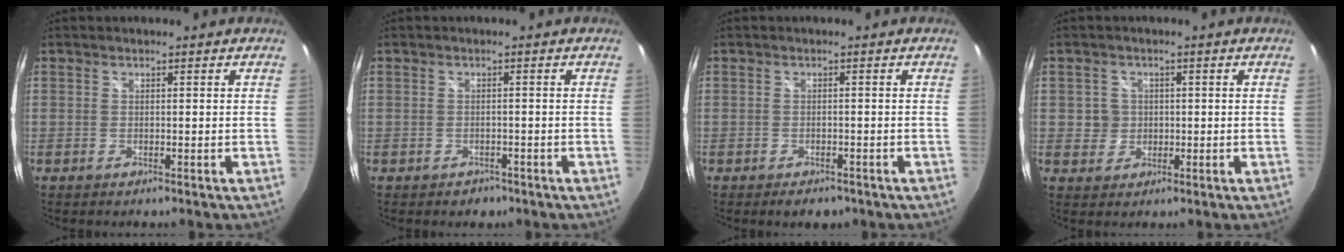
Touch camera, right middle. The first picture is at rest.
{"total": 2.3, "force": [-1.5, 1.6, 0.6], "torque": [-0.015, -0.005, -0.019]}
{"total": 3.3, "force": [-2.3, 1.7, 1.5], "torque": [-0.027, -0.010, -0.030]}
{"total": 3.4, "force": [0.0, 3.3, 0.5], "torque": [-0.004, 0.008, 0.002]}